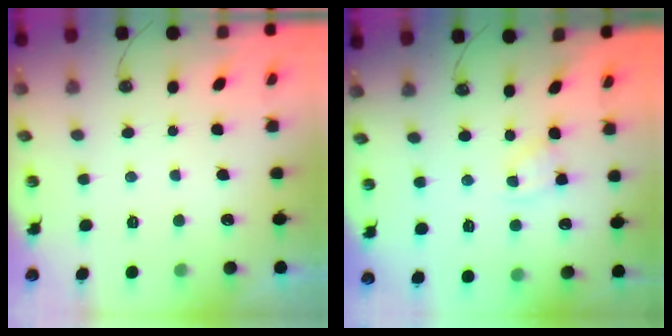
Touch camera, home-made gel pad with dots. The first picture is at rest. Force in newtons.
{"total": 2.1, "press": 2.1, "slide": 0.3}